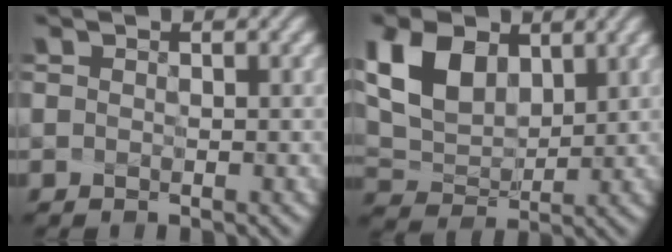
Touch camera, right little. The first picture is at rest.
{"total": 5.8, "force": [2.7, 3.7, 3.6], "torque": [-0.086, 0.002, 0.063]}